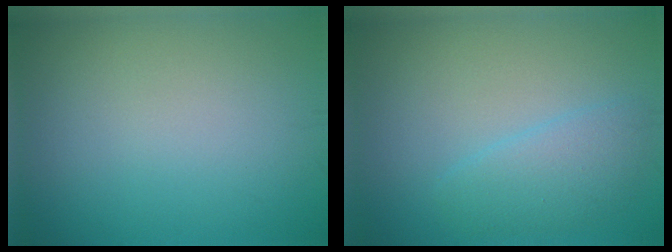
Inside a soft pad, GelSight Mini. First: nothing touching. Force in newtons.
{"total": 2.7, "press": 2.7, "slide": 0.1}